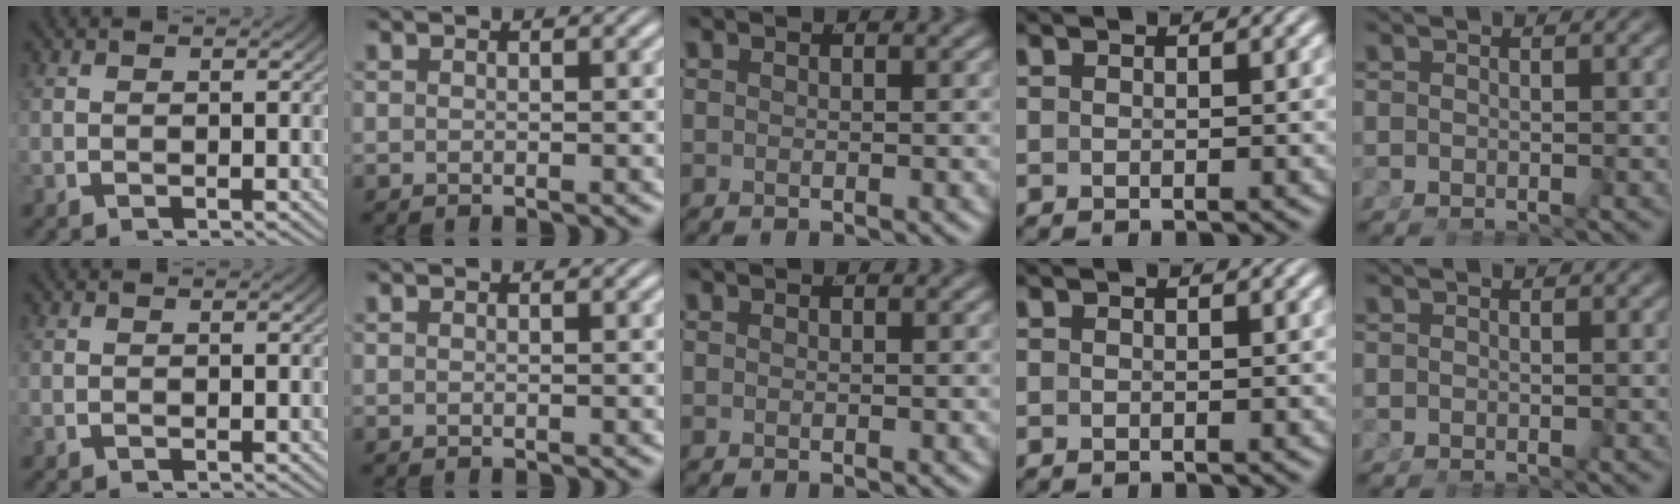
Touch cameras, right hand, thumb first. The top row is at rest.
{}